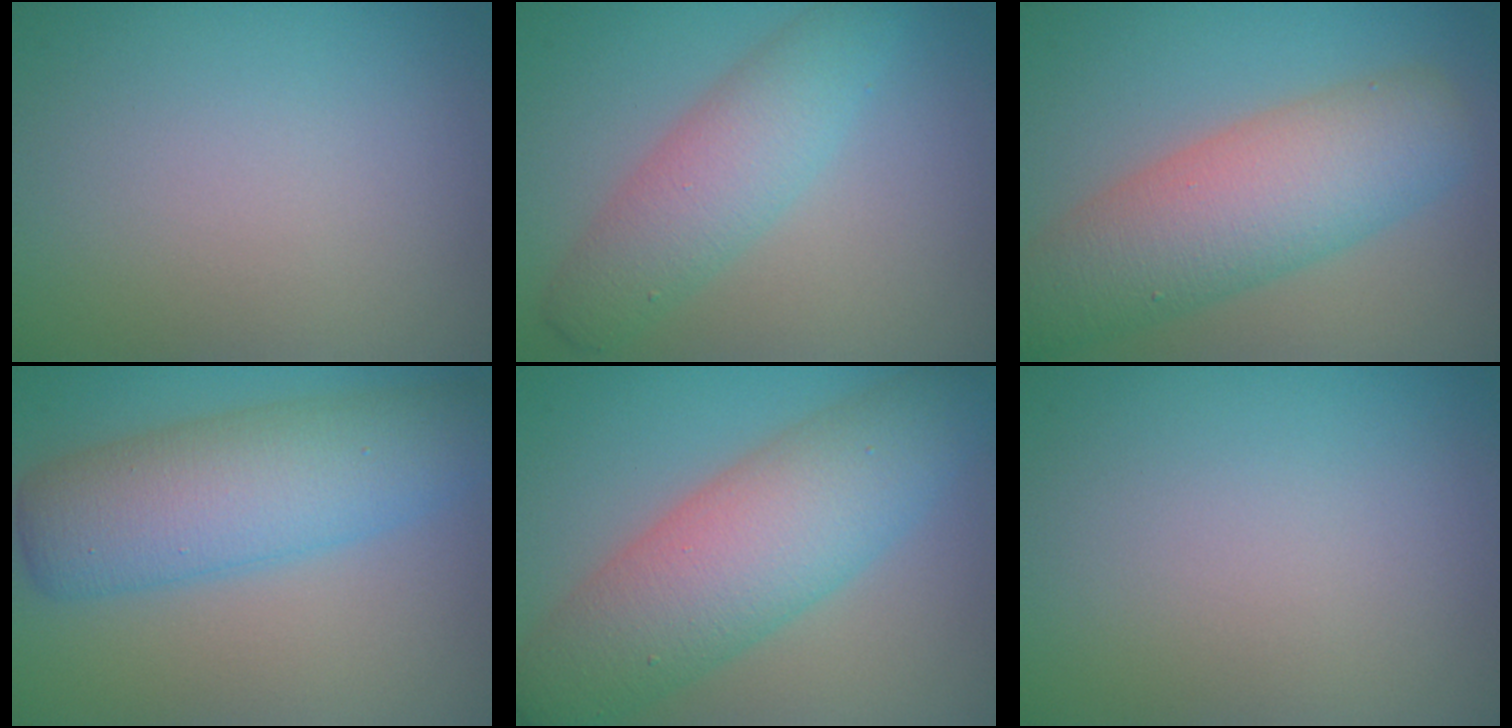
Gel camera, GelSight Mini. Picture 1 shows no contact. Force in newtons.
{"total": 4.5, "press": 4.5, "slide": 0.1}
{"total": 8.0, "press": 8.0, "slide": 0.4}
{"total": 7.6, "press": 7.6, "slide": 0.1}
{"total": 8.7, "press": 8.7, "slide": 0.2}
{"total": 0.0}